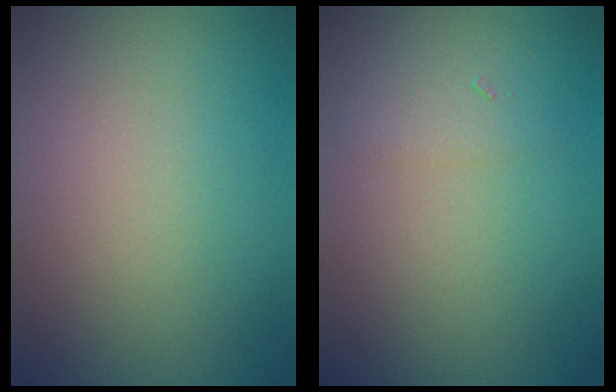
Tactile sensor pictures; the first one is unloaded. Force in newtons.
{"total": 1.3, "press": 1.3, "slide": 0.1}